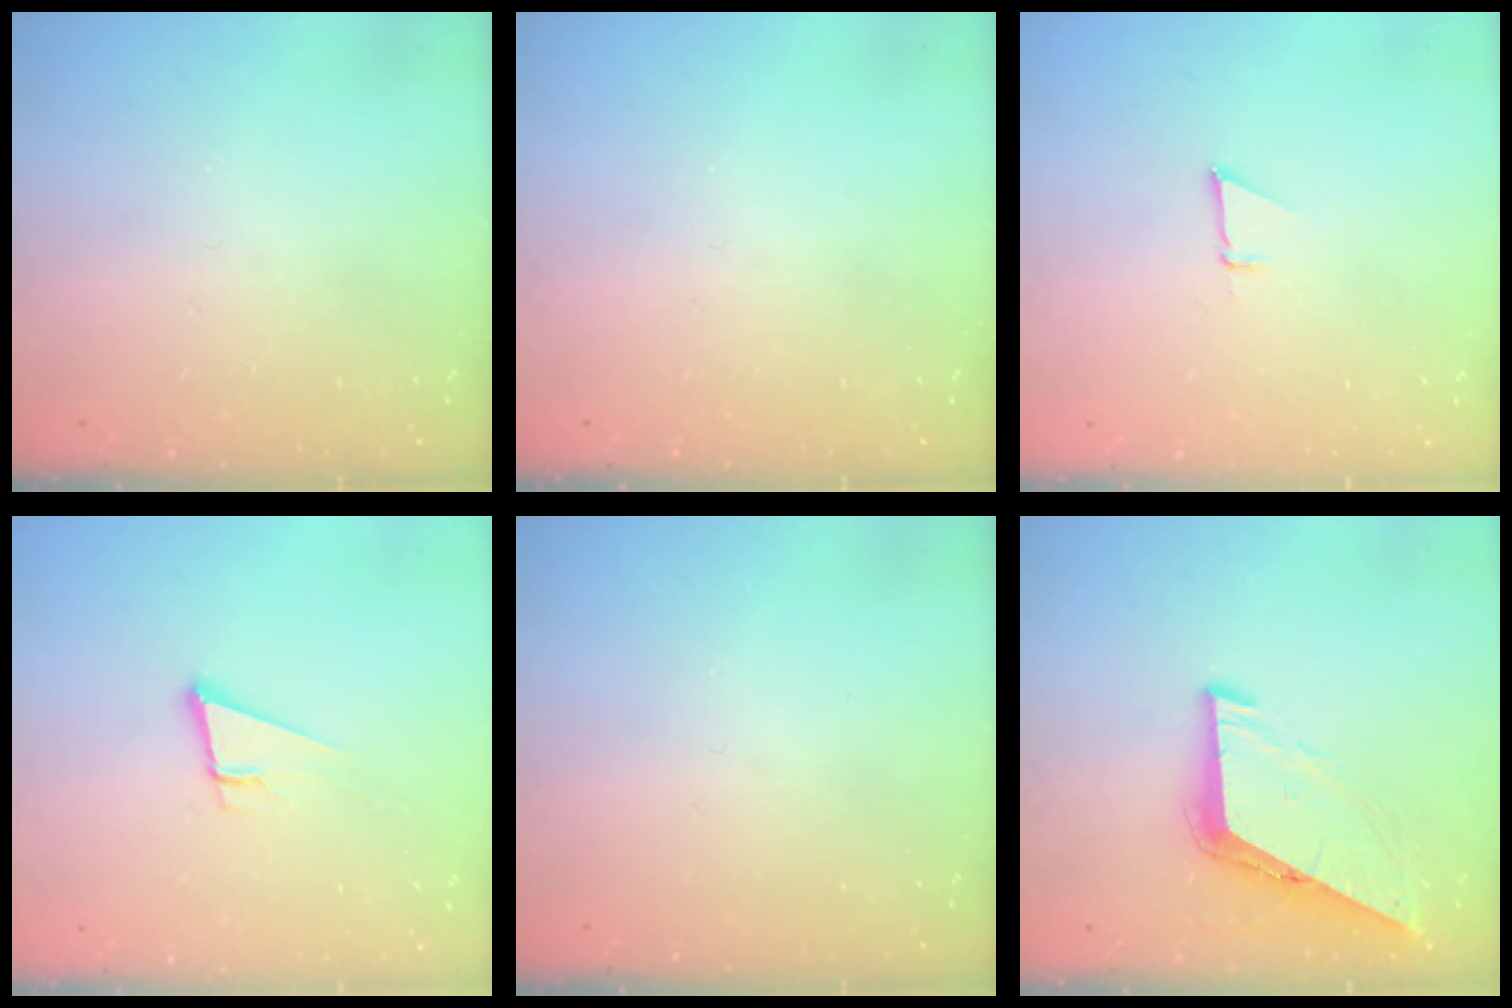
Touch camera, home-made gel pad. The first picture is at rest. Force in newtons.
{"total": 0.0}
{"total": 1.9, "press": 1.9, "slide": 0.0}
{"total": 5.0, "press": 4.4, "slide": 2.4}
{"total": 0.0}
{"total": 6.8, "press": 6.8, "slide": 0.4}